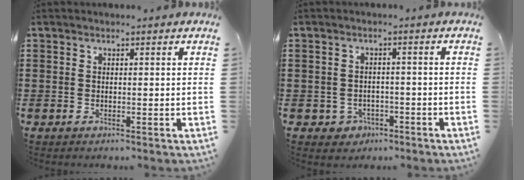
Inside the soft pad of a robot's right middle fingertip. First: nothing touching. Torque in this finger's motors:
{"motor_torque": [0.44, -0.30, 0.00, 0.00]}